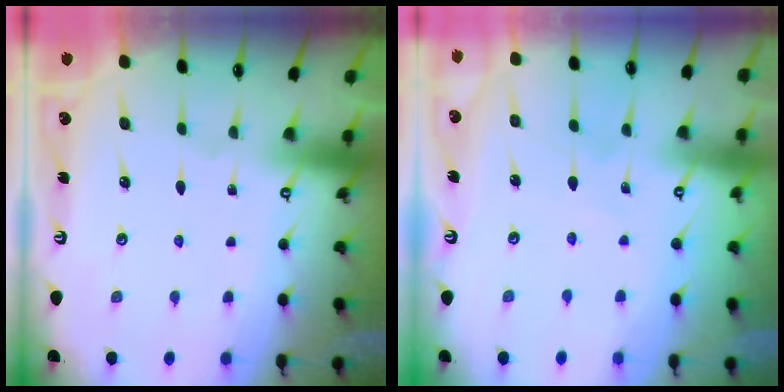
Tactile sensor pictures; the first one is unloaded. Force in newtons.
{"total": 4.3, "press": 4.3, "slide": 0.4}